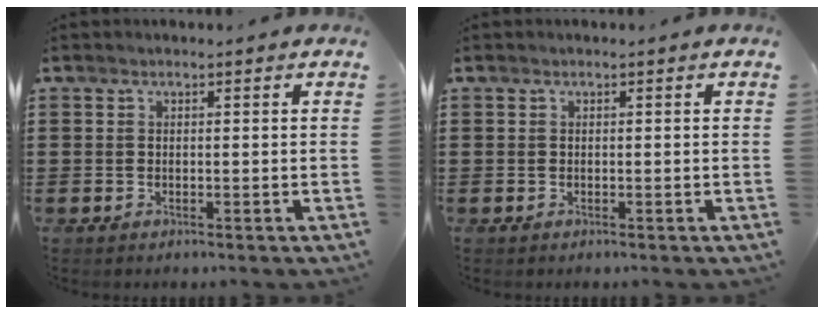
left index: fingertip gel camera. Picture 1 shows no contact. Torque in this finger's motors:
{"motor_torque": [-0.02, -0.02, -0.01, 0.00]}